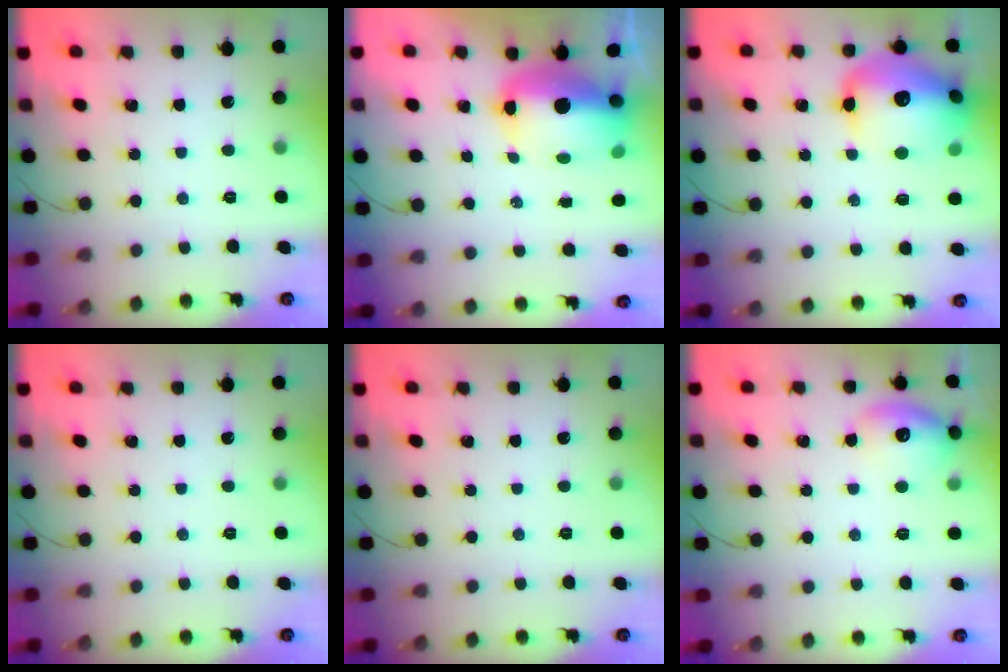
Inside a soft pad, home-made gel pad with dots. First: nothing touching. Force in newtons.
{"total": 13.7, "press": 13.3, "slide": 3.3}
{"total": 19.5, "press": 19.2, "slide": 3.2}
{"total": 0.0}
{"total": 0.0}
{"total": 12.9, "press": 12.9, "slide": 1.2}